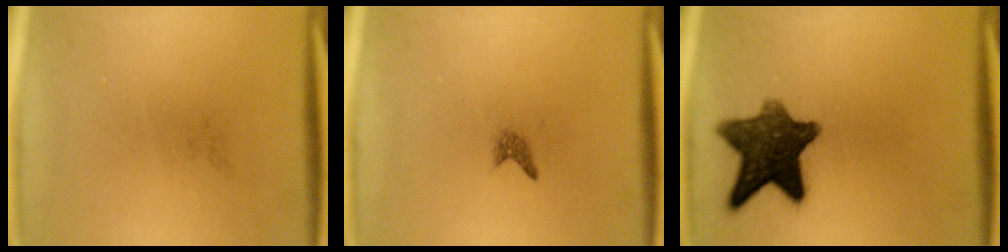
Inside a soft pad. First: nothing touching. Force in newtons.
{"total": 0.9}
{"total": 11.3}